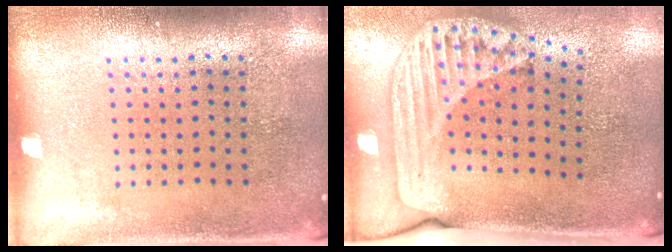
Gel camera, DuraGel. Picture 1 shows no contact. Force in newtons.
{"total": 2.4, "press": 1.7, "slide": 1.7}